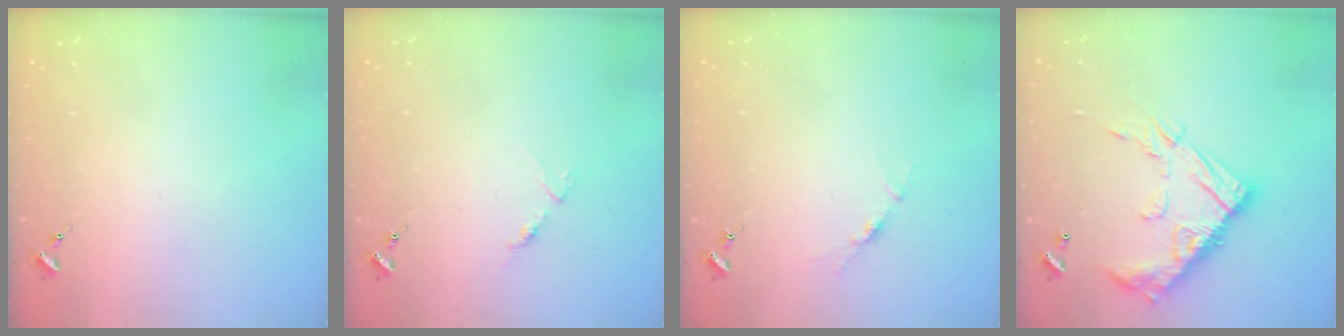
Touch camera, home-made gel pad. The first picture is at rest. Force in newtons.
{"total": 3.0, "press": 2.9, "slide": 0.4}
{"total": 3.5, "press": 3.5, "slide": 0.4}
{"total": 20.4, "press": 20.4, "slide": 1.5}